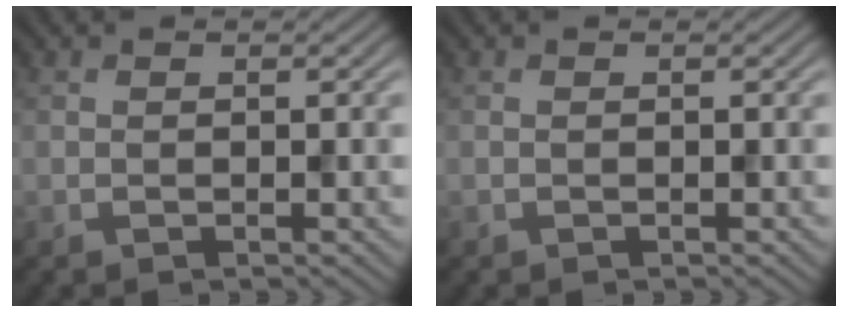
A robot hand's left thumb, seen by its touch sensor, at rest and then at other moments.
{"total": 0.0}